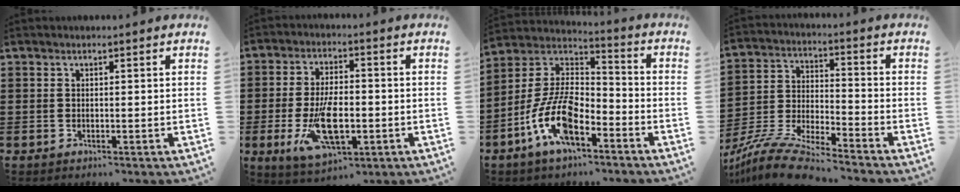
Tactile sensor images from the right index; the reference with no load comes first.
{"total": 10.4, "force": [-2.7, 4.7, 8.9], "torque": [-0.184, -0.014, -0.047]}
{"total": 12.0, "force": [-6.1, 5.3, 8.9], "torque": [-0.215, -0.004, -0.122]}
{"total": 10.4, "force": [-9.6, 0.5, 4.0], "torque": [-0.094, 0.007, -0.193]}